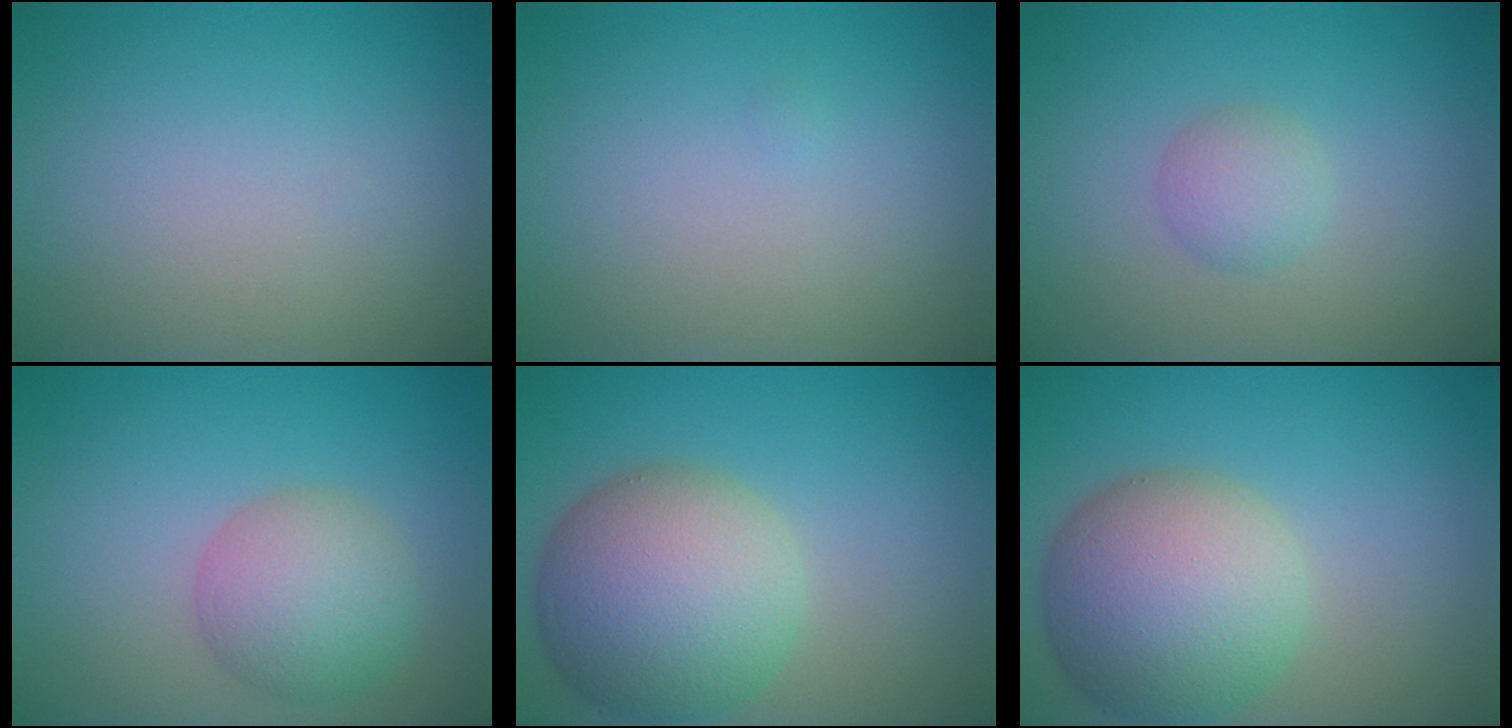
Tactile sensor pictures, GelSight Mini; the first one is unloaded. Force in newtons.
{"total": 0.0}
{"total": 1.9, "press": 1.9, "slide": 0.1}
{"total": 4.6, "press": 4.6, "slide": 0.3}
{"total": 9.5, "press": 9.4, "slide": 0.7}
{"total": 9.0, "press": 9.0, "slide": 0.5}